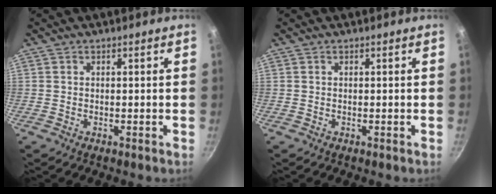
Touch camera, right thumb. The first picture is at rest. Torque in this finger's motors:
{"motor_torque": [0.00, 0.00, -0.01, 0.01, 0.00]}